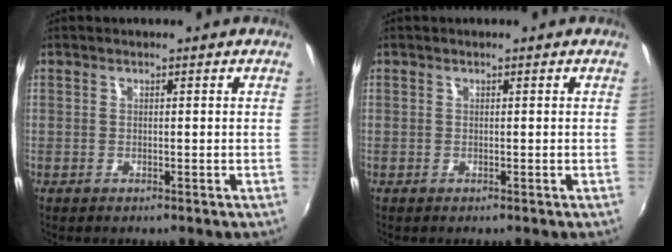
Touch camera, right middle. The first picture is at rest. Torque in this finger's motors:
{"motor_torque": [0.00, 0.00, 0.00, 0.00]}